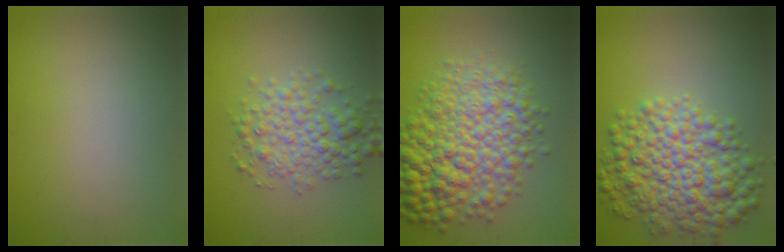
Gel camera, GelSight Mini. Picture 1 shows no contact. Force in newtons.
{"total": 4.4, "press": 4.4, "slide": 0.0}
{"total": 10.1, "press": 10.1, "slide": 0.1}
{"total": 8.3, "press": 8.3, "slide": 0.0}